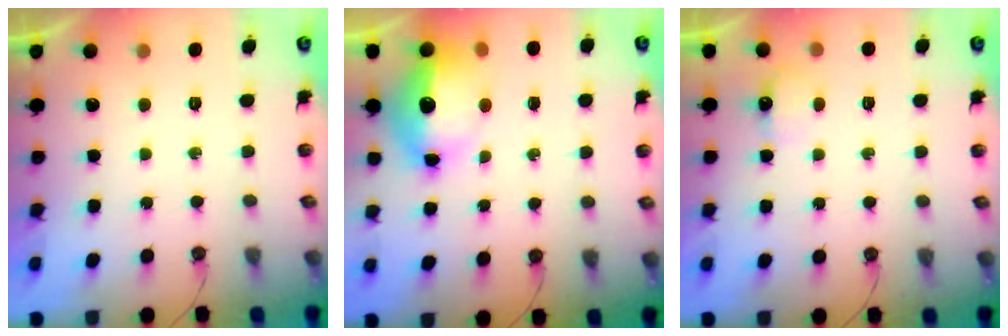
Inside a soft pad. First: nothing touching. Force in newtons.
{"total": 14.8, "press": 14.7, "slide": 1.7}
{"total": 3.7, "press": 3.7, "slide": 0.5}